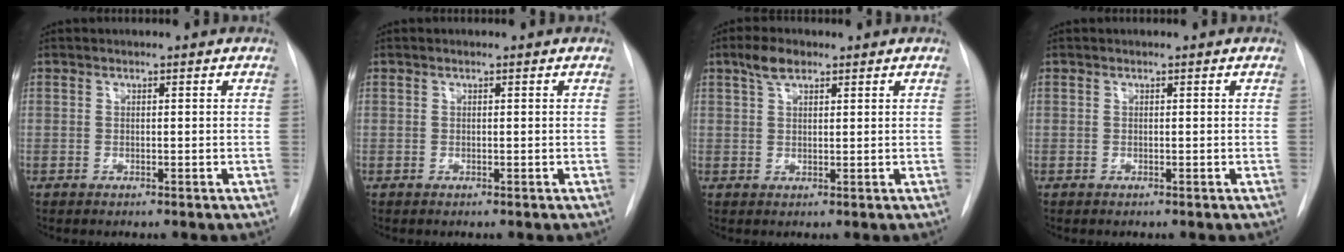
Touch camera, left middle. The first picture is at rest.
{"total": 0.0}
{"total": 3.3, "force": [2.2, 1.4, 2.0], "torque": [-0.043, 0.009, 0.042]}
{"total": 0.0}